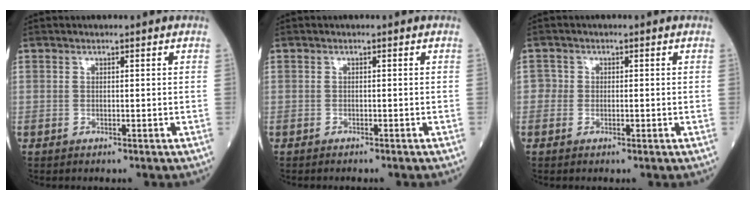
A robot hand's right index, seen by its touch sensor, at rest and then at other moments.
{"total": 1.0, "force": [-0.9, 0.1, 0.4], "torque": [-0.006, -0.002, -0.012]}
{"total": 1.6, "force": [-0.2, 1.4, 0.6], "torque": [-0.001, 0.004, -0.007]}